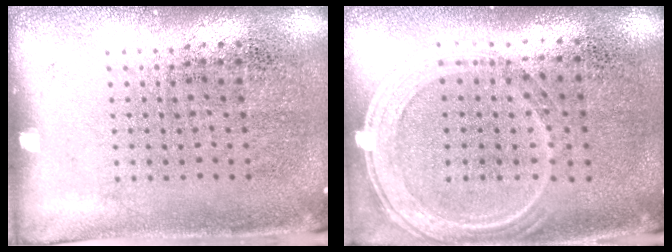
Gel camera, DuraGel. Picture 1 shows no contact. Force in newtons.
{"total": 1.2, "press": 1.1, "slide": 0.5}